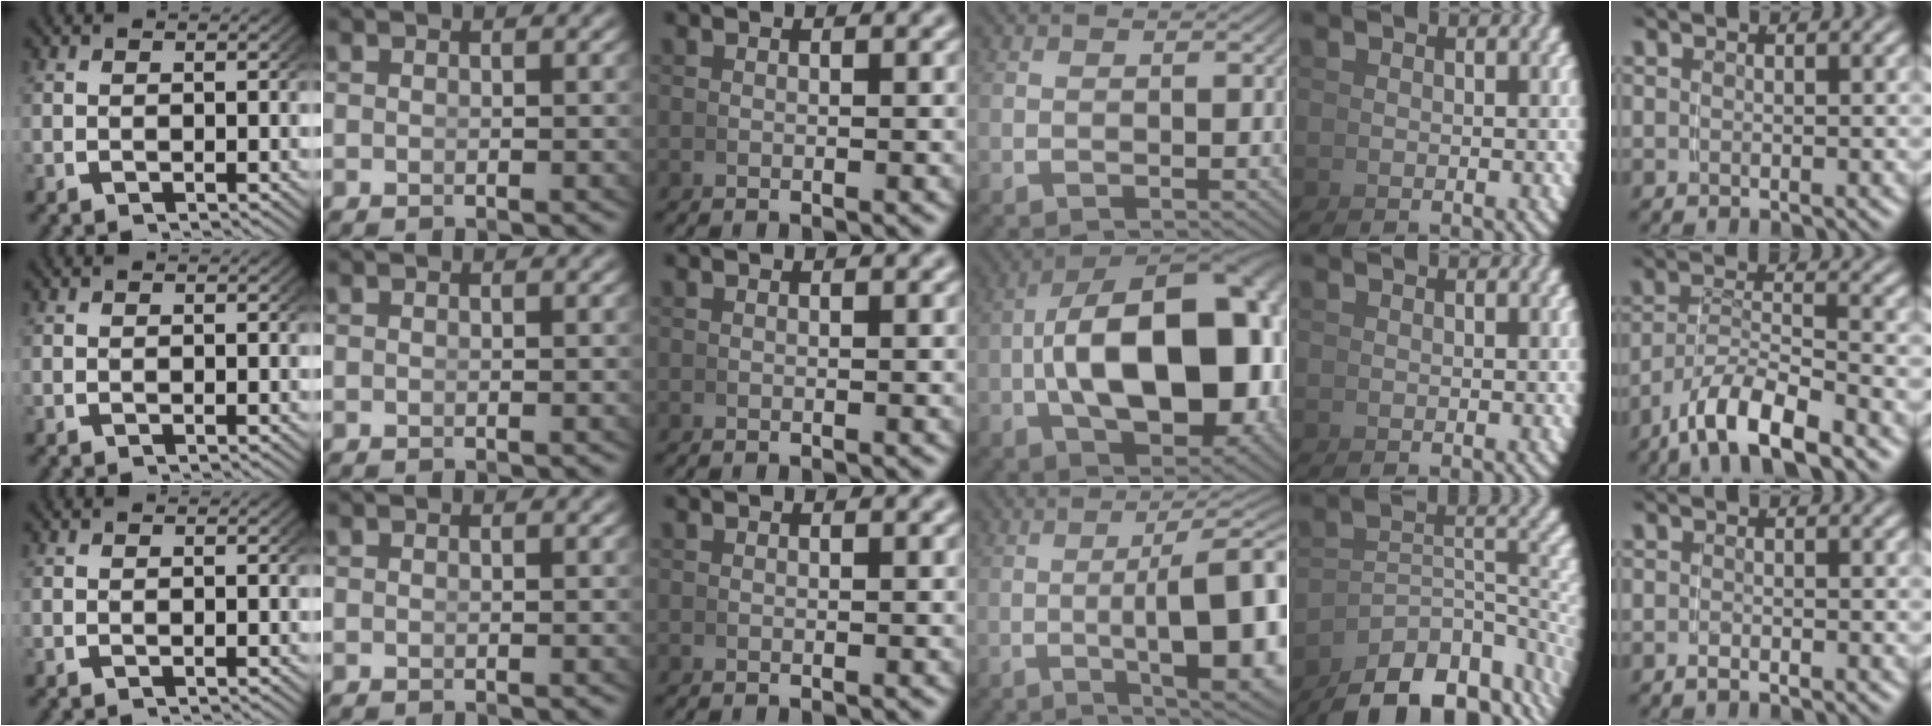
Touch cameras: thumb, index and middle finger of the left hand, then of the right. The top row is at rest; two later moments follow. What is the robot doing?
{"motion": "grasp_and_lifting", "object": "whiteboard"}